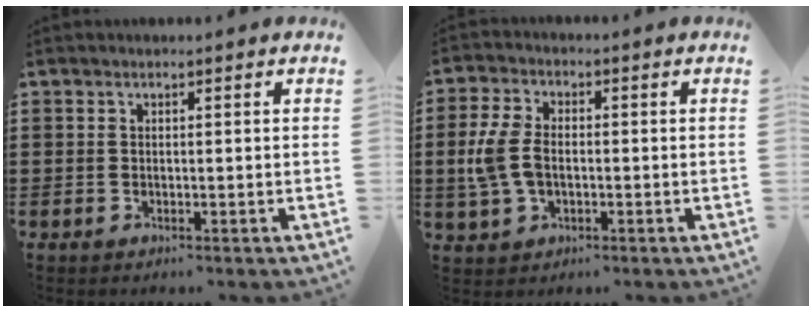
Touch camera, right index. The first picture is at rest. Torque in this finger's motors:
{"motor_torque": [1.59, -0.13, 0.86, 0.12]}